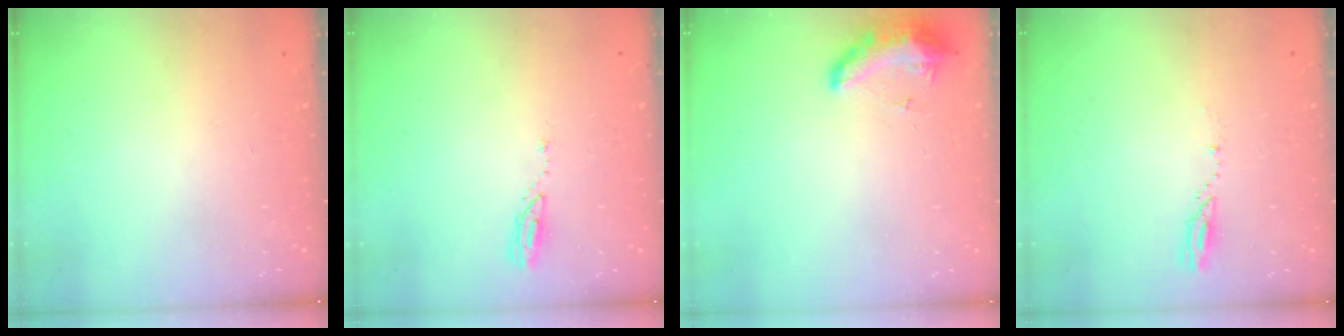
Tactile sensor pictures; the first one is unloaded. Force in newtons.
{"total": 3.7, "press": 3.7, "slide": 0.3}
{"total": 16.9, "press": 11.4, "slide": 12.5}
{"total": 3.2, "press": 3.2, "slide": 0.4}